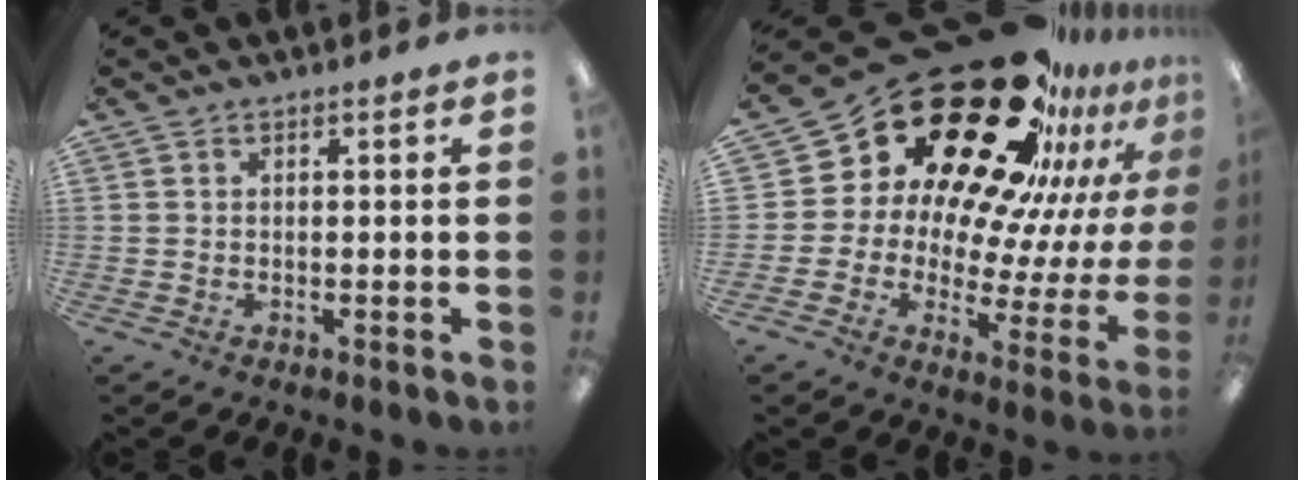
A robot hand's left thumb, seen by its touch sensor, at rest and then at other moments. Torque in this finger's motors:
{"motor_torque": [1.47, 3.54, 1.43, -1.34, 0.09]}